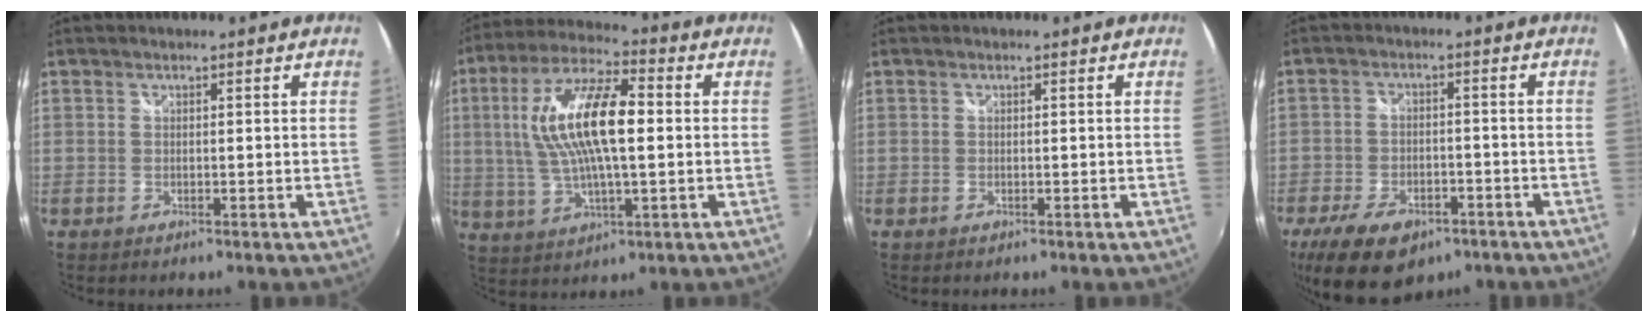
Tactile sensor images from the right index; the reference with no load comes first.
{"total": 16.0, "force": [1.7, 5.2, 15.1], "torque": [-0.294, 0.016, 0.031]}
{"total": 0.0}
{"total": 14.0, "force": [-8.9, 7.5, 7.8], "torque": [-0.182, -0.023, -0.139]}